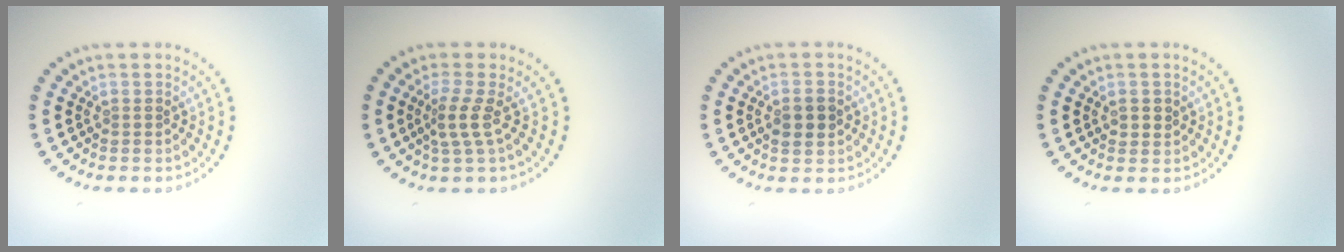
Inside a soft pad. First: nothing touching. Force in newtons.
{"total": 2.2, "press": 1.5, "slide": 1.7}
{"total": 2.1, "press": 2.1, "slide": 0.1}
{"total": 1.1, "press": 1.1, "slide": 0.3}